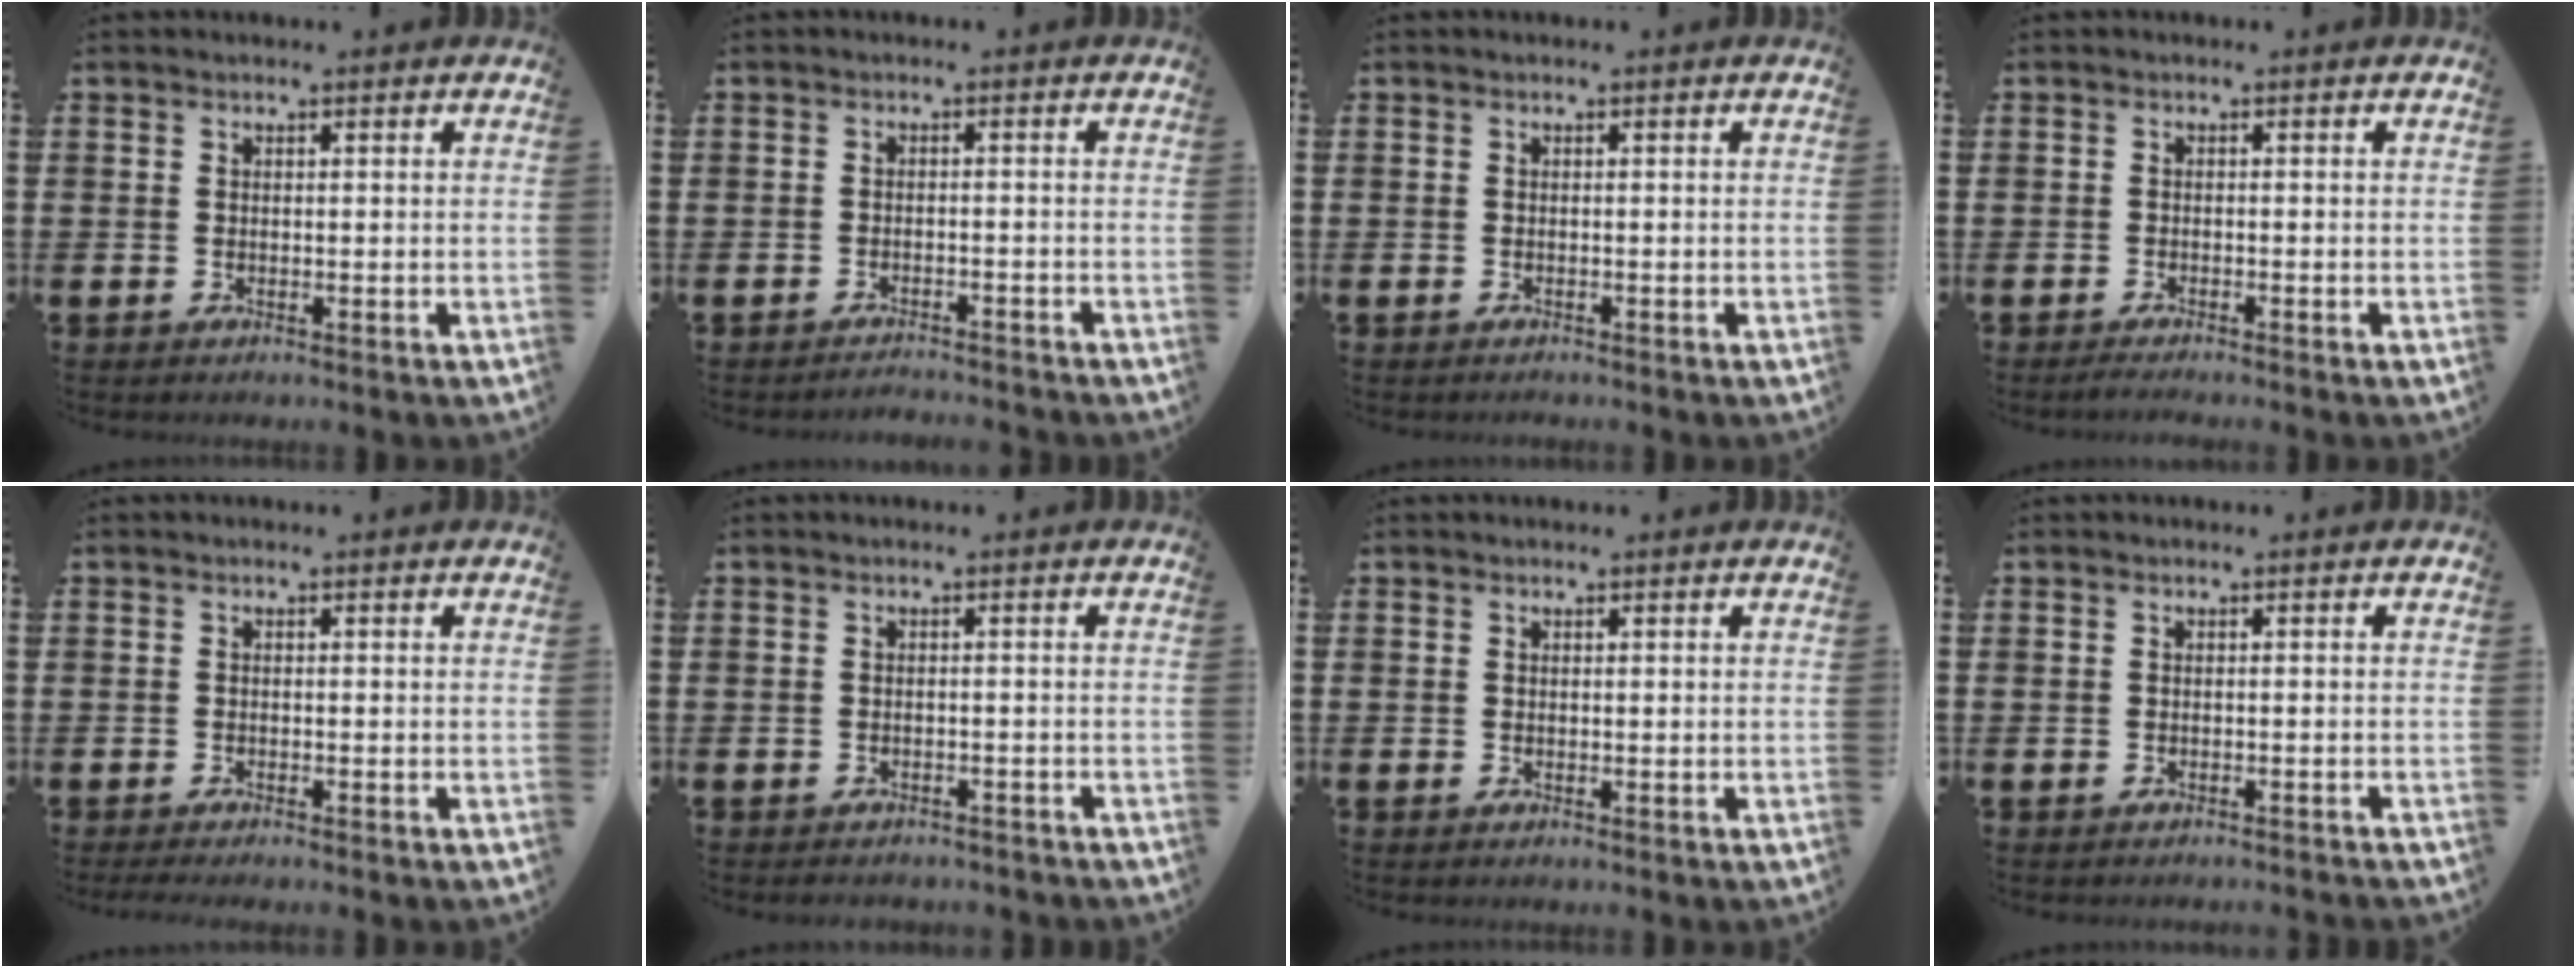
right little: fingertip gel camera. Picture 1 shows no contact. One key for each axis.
{"total": 1.5, "fx": -1.4, "fy": -0.1, "fz": -0.1, "tx": -0.002, "ty": 0.005, "tz": -0.031}
{"total": 0.0}
{"total": 0.9, "fx": -0.7, "fy": 0.0, "fz": 0.6, "tx": -0.010, "ty": -0.003, "tz": -0.014}
{"total": 0.7, "fx": -0.6, "fy": 0.0, "fz": 0.4, "tx": -0.006, "ty": -0.003, "tz": -0.011}
{"total": 1.0, "fx": -1.0, "fy": 0.2, "fz": 0.0, "tx": -0.004, "ty": 0.000, "tz": -0.021}
{"total": 0.0}
{"total": 0.5, "fx": -0.5, "fy": -0.1, "fz": 0.0, "tx": 0.000, "ty": -0.001, "tz": -0.011}